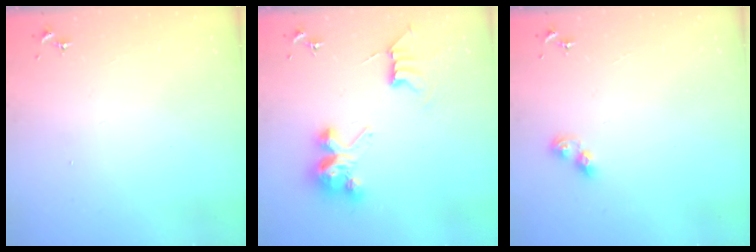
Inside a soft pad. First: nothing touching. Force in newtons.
{"total": 9.3, "press": 9.3, "slide": 0.8}
{"total": 5.7, "press": 5.7, "slide": 0.5}